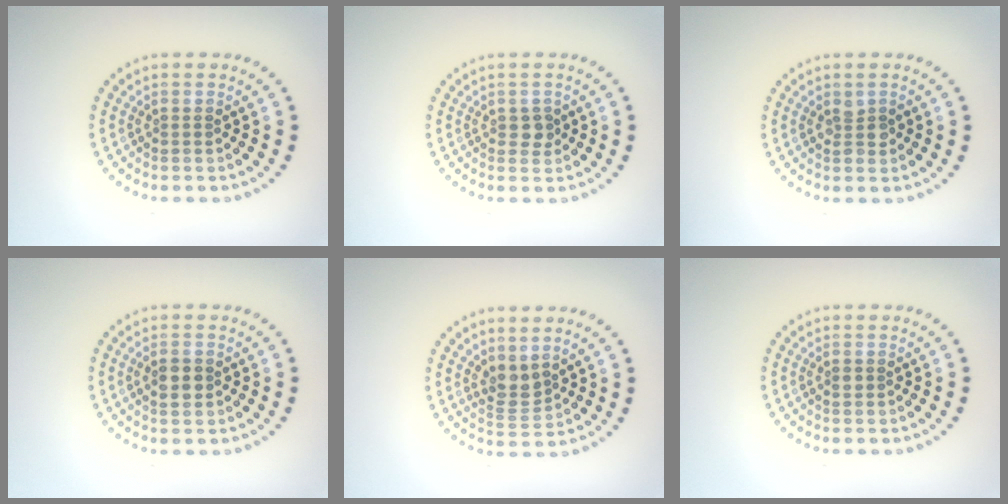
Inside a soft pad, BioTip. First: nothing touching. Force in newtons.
{"total": 1.2, "press": 1.2, "slide": 0.3}
{"total": 1.4, "press": 1.4, "slide": 0.2}
{"total": 2.1, "press": 2.1, "slide": 0.0}
{"total": 2.3, "press": 1.8, "slide": 1.3}
{"total": 0.9, "press": 0.9, "slide": 0.1}